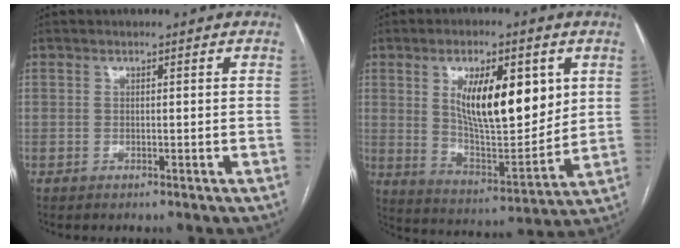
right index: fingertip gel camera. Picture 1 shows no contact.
{"total": 15.6, "force": [5.0, 5.2, 13.9], "torque": [-0.231, -0.003, 0.091]}